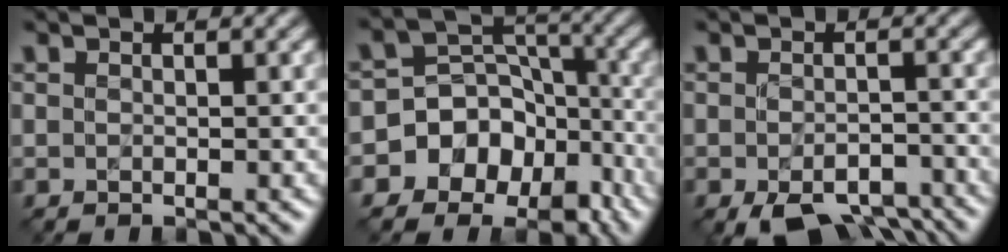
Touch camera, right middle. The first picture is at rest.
{"total": 9.9, "force": [-5.6, 7.7, 2.7], "torque": [-0.033, 0.009, -0.109]}
{"total": 6.4, "force": [-4.3, 2.9, 3.6], "torque": [-0.052, -0.016, -0.062]}